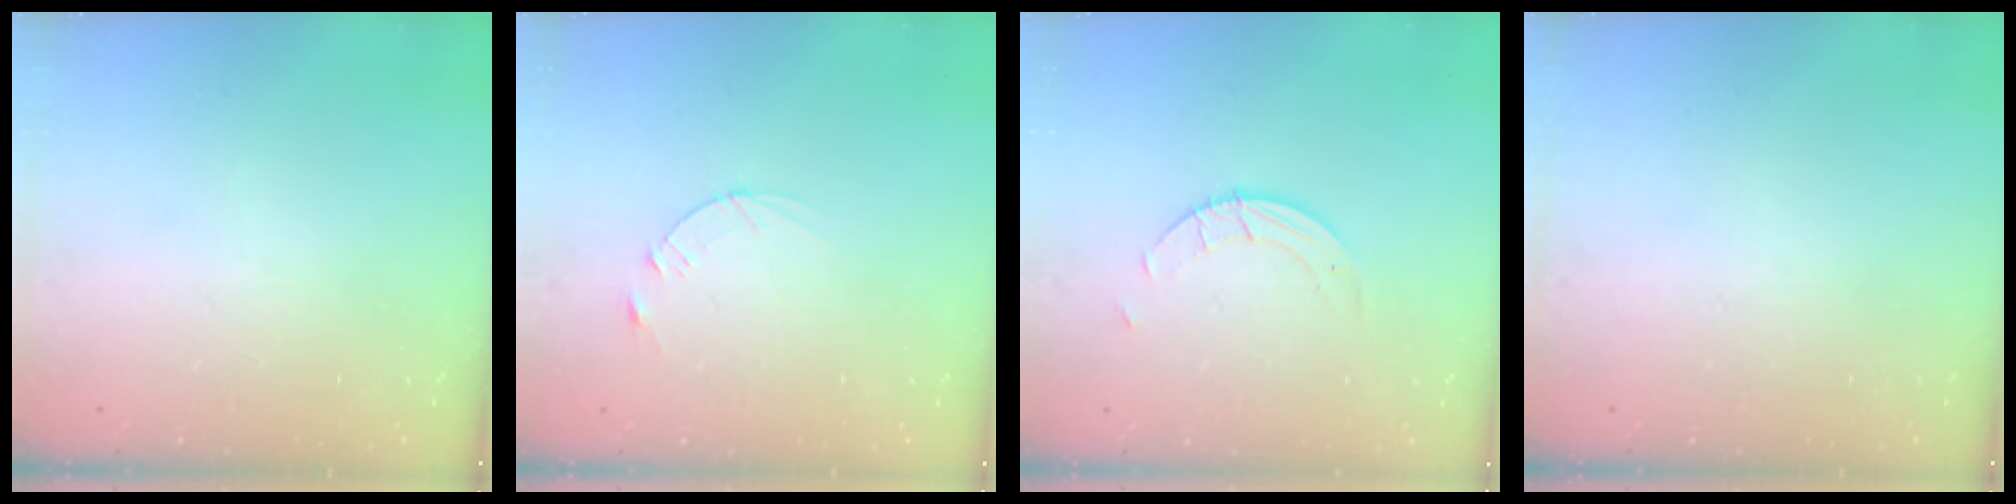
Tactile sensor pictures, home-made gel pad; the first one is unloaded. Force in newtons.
{"total": 2.5, "press": 2.5, "slide": 0.3}
{"total": 2.5, "press": 2.5, "slide": 0.2}
{"total": 0.0}